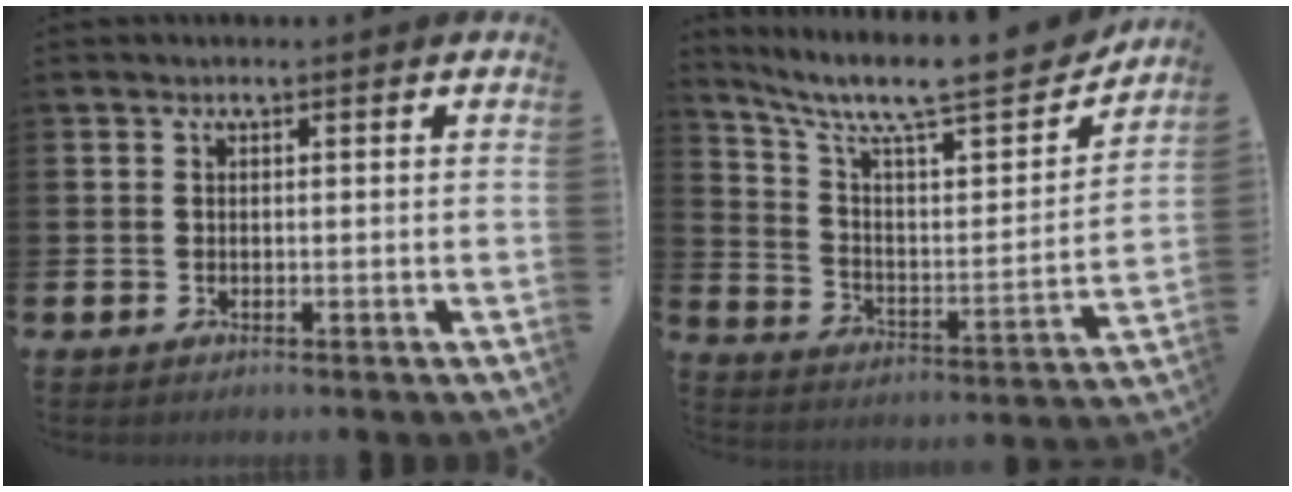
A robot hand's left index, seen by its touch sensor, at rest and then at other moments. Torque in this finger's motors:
{"motor_torque": [0.90, -1.25, 0.39, 0.14]}